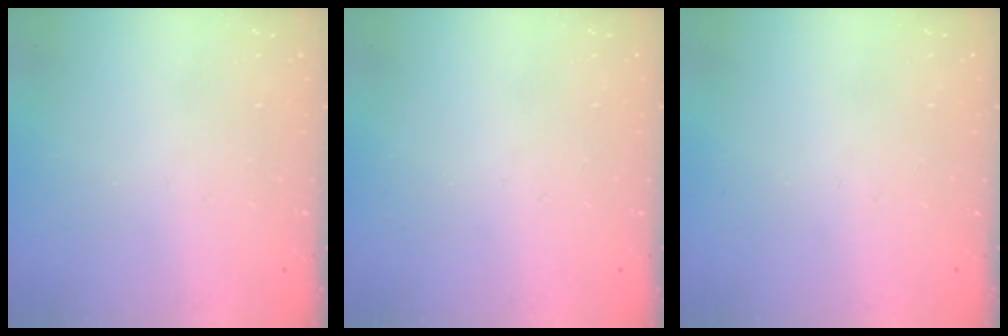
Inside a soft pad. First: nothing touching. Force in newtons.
{"total": 0.0}
{"total": 0.0}